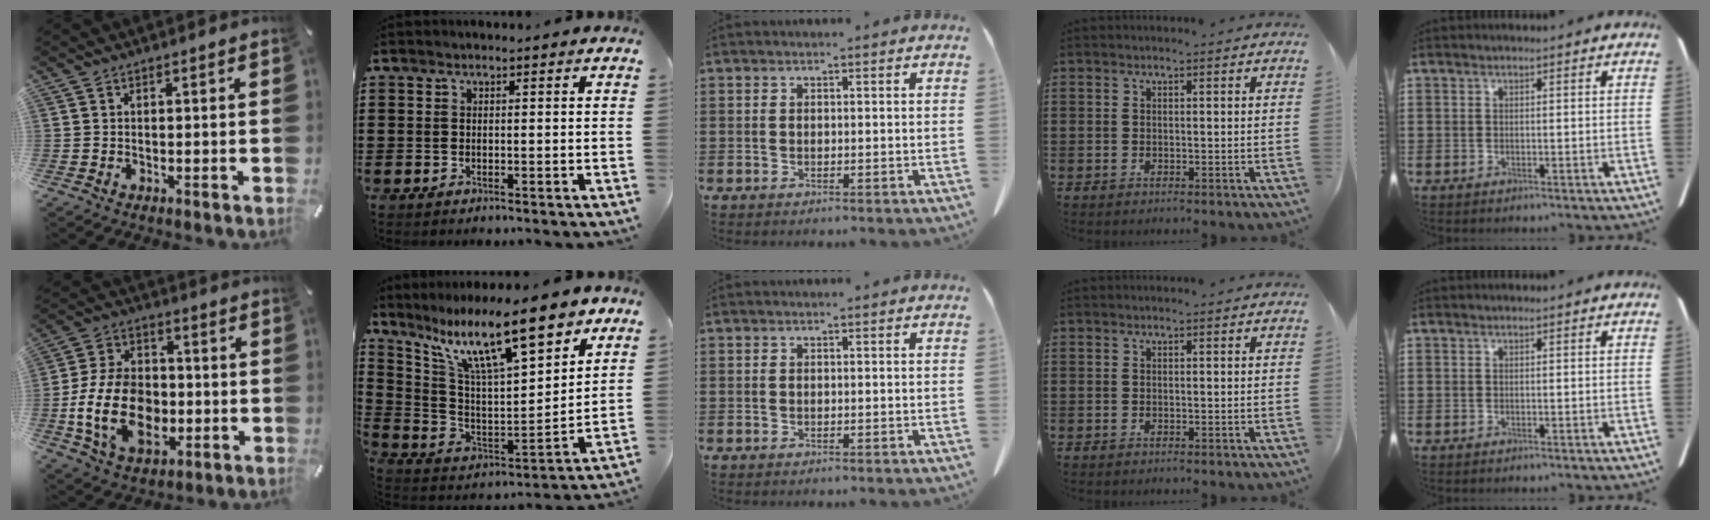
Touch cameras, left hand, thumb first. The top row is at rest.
{"thumb": {"total": 17.5, "force": [-4.0, 12.4, 11.7], "torque": [-0.253, 0.015, -0.070]}, "index": {"total": 15.0, "force": [10.4, 3.4, 10.2], "torque": [-0.201, -0.056, 0.173]}}